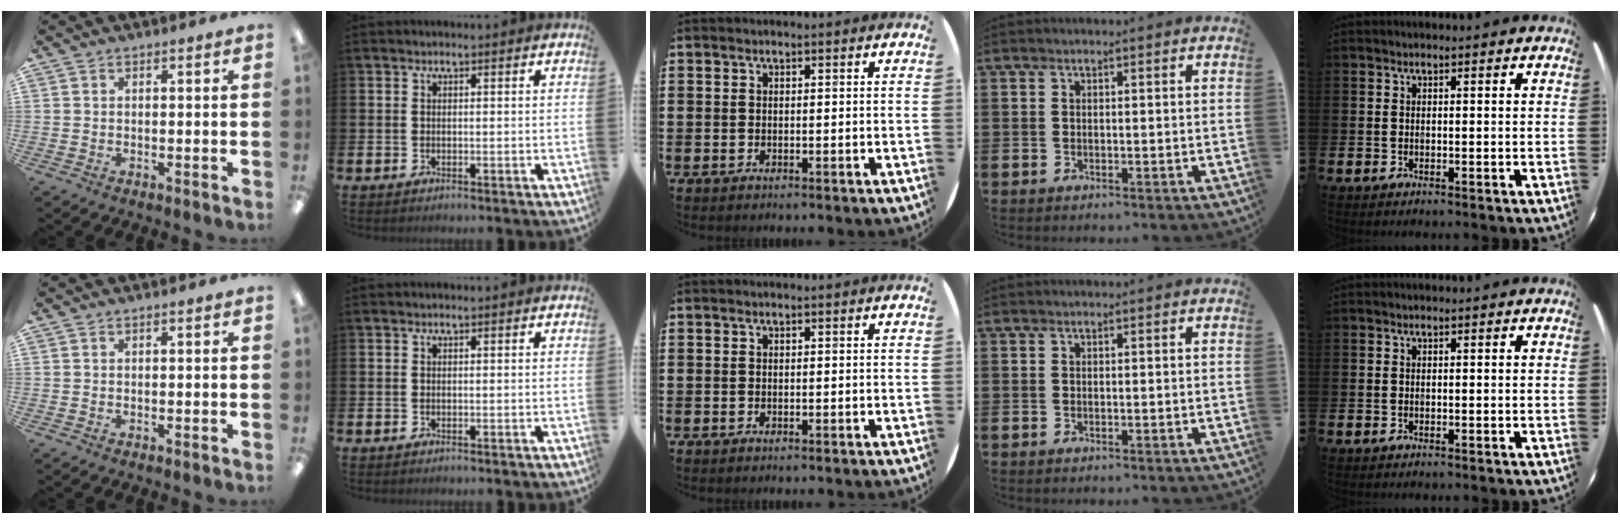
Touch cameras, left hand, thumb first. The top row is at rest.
{}